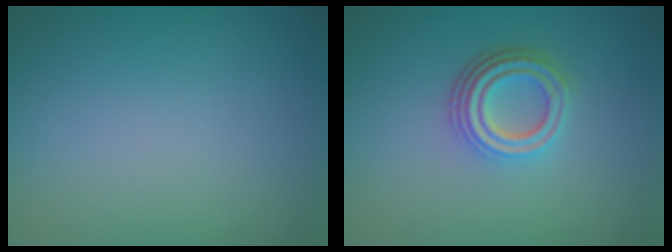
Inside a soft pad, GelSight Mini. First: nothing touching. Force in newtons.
{"total": 4.1, "press": 3.1, "slide": 2.7}